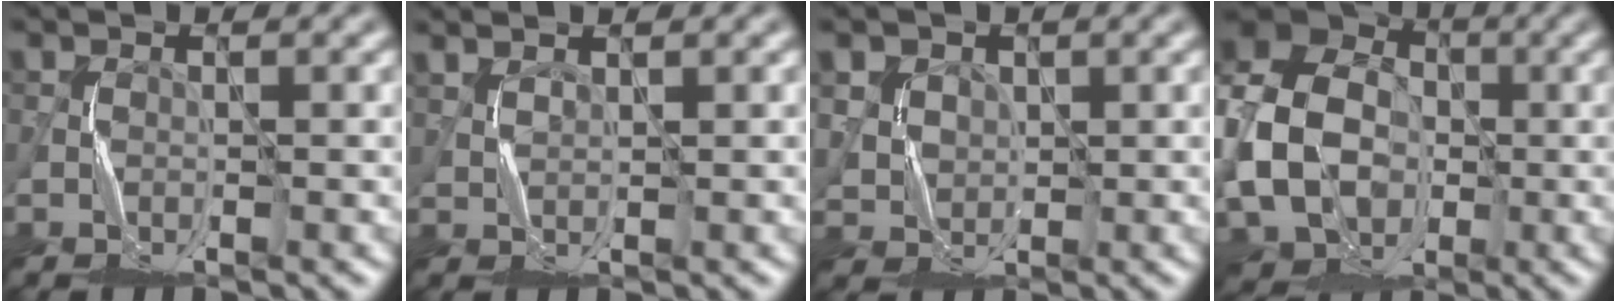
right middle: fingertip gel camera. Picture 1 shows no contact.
{"total": 2.0, "force": [1.7, 0.6, 1.0], "torque": [-0.022, 0.008, 0.020]}
{"total": 5.4, "force": [2.6, 4.2, 2.3], "torque": [-0.077, 0.010, 0.055]}
{"total": 13.1, "force": [-2.0, 10.2, 8.0], "torque": [-0.174, -0.012, -0.046]}